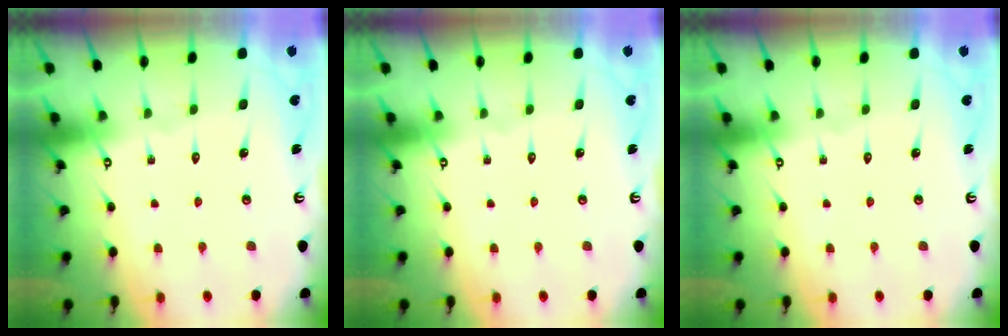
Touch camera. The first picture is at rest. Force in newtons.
{"total": 0.0}
{"total": 0.0}